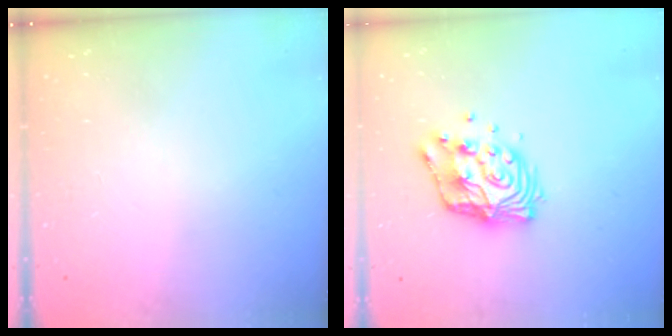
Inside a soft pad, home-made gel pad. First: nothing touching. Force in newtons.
{"total": 12.3, "press": 12.3, "slide": 1.1}